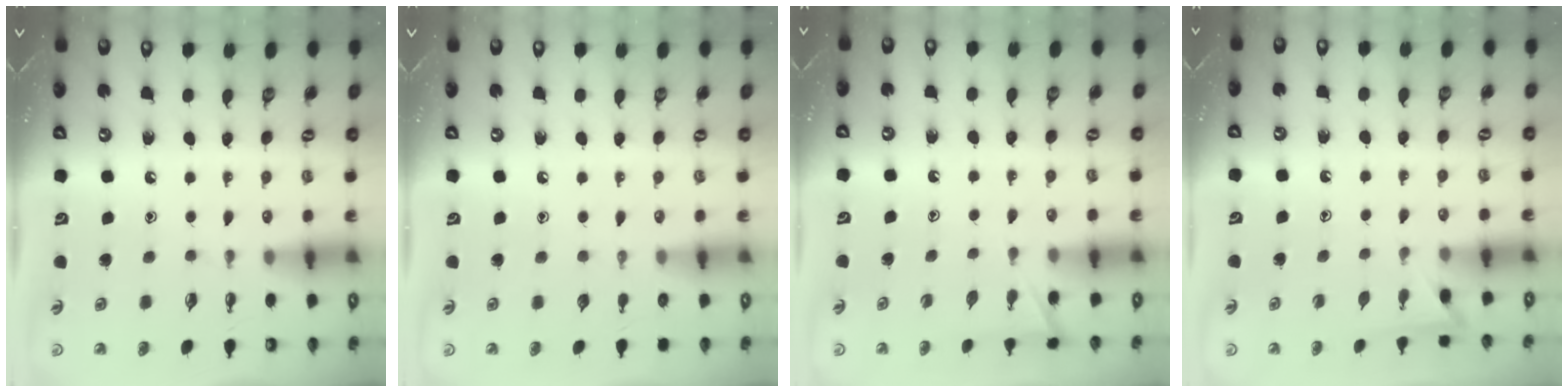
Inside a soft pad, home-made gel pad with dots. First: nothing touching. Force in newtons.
{"total": 0.0}
{"total": 2.7, "press": 2.7, "slide": 0.3}
{"total": 2.3, "press": 2.3, "slide": 0.2}